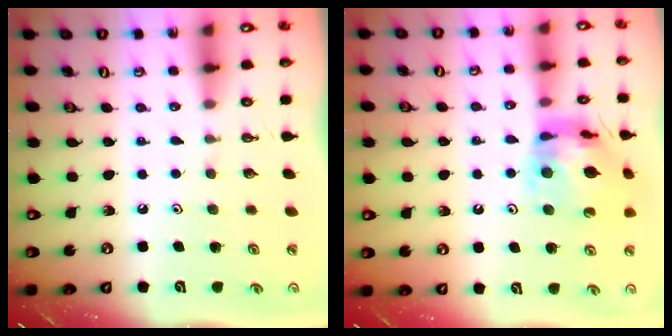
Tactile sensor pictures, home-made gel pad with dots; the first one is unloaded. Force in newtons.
{"total": 14.4, "press": 14.3, "slide": 1.8}